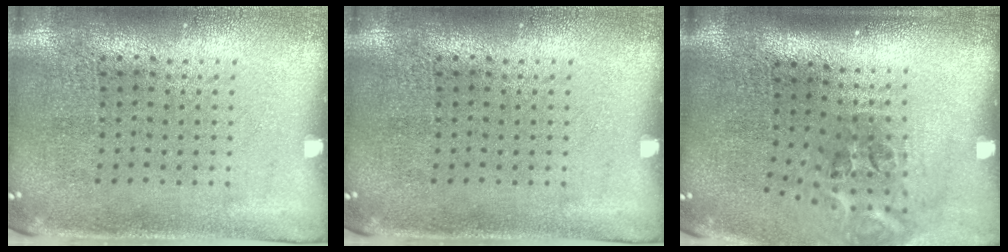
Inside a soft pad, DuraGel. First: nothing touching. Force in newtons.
{"total": 0.0}
{"total": 2.2, "press": 1.4, "slide": 1.7}